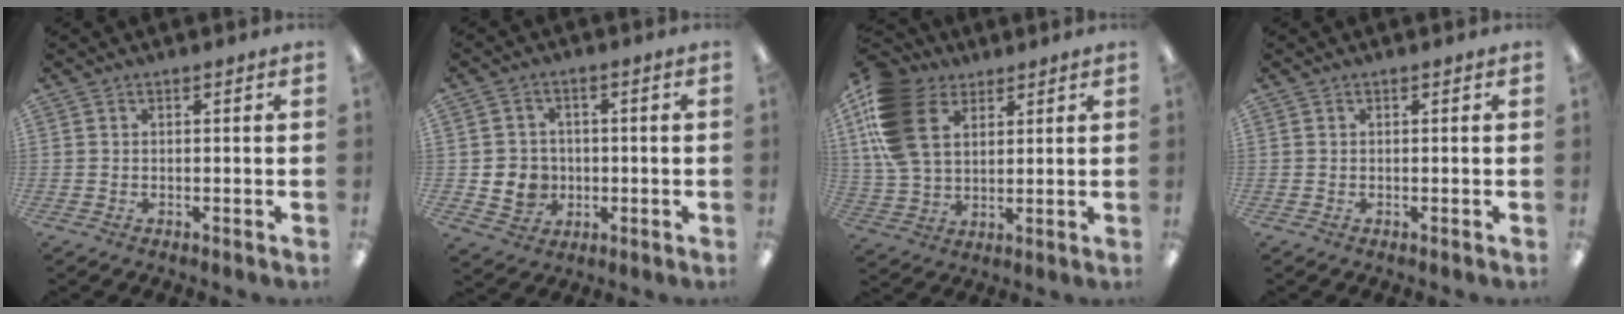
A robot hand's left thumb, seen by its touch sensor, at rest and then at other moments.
{"total": 6.2, "force": [-0.8, 5.9, 1.4], "torque": [-0.034, 0.011, -0.008]}
{"total": 17.2, "force": [7.6, 11.6, 10.2], "torque": [-0.263, -0.022, 0.139]}
{"total": 0.0}